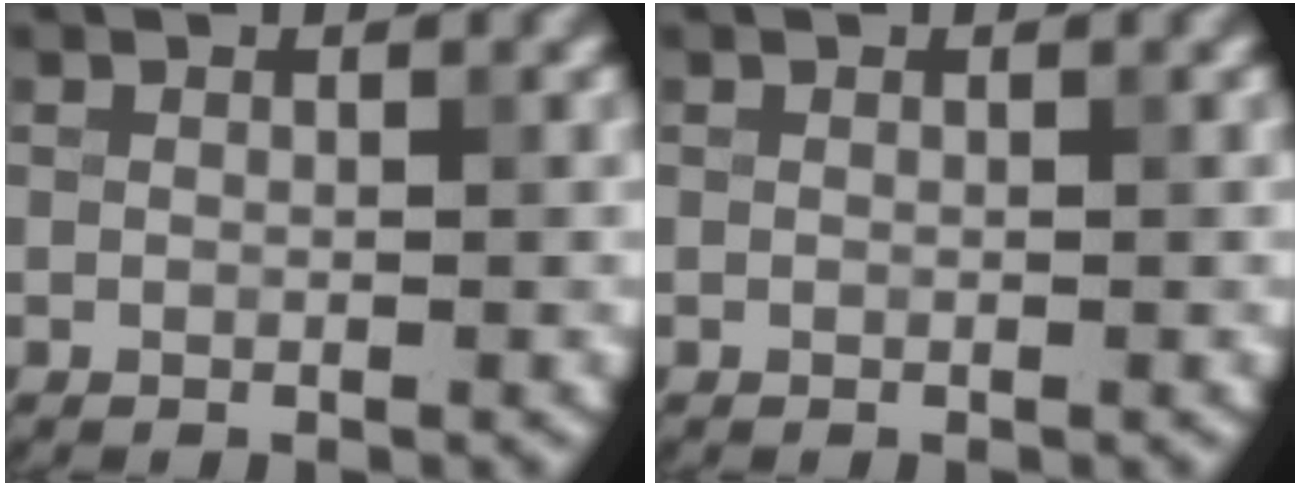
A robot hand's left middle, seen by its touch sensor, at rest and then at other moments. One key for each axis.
{"total": 0.0}